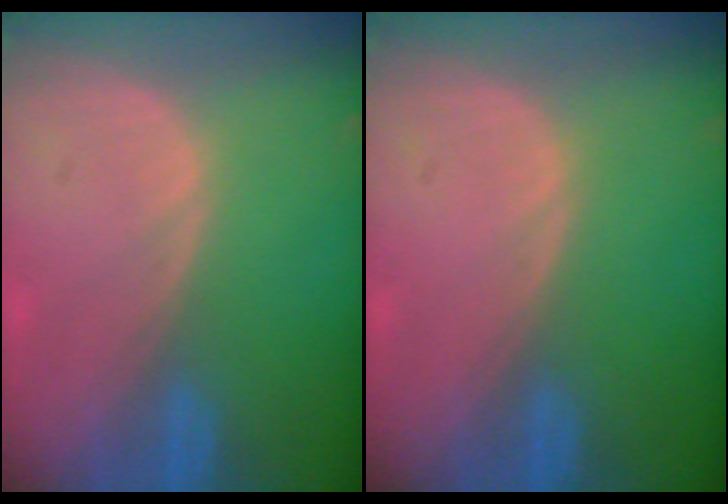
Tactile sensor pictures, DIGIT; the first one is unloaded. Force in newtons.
{"total": 0.0}